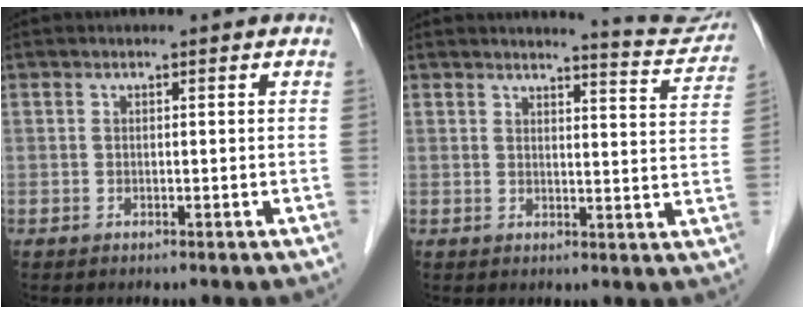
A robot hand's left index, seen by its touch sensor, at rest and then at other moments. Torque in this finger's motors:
{"motor_torque": [0.54, -0.67, 0.06, -0.01]}